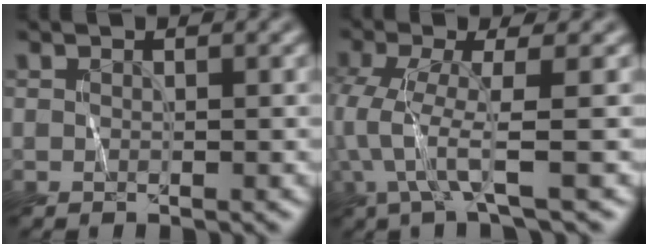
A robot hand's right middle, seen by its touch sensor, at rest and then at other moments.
{"total": 4.3, "force": [-1.4, 0.3, 4.0], "torque": [-0.100, -0.005, -0.030]}